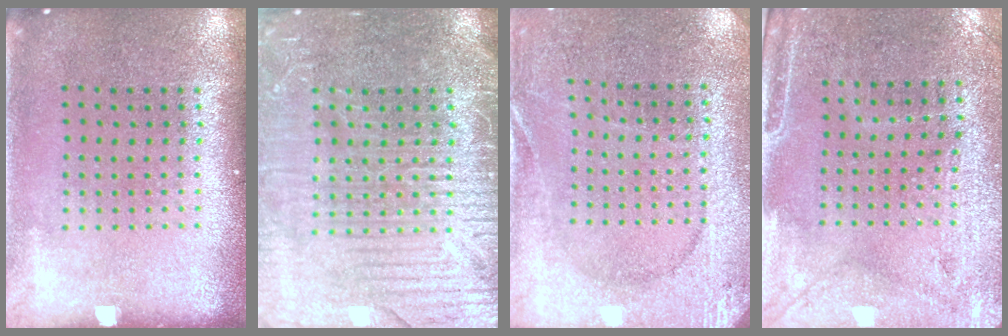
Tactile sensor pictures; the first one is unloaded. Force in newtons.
{"total": 4.2, "press": 4.2, "slide": 0.6}
{"total": 2.6, "press": 2.6, "slide": 0.4}
{"total": 2.9, "press": 2.5, "slide": 1.5}